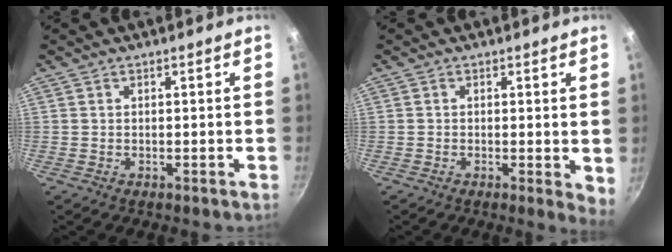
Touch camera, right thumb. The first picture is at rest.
{"total": 3.3, "force": [0.2, 1.2, 3.1], "torque": [-0.035, -0.009, 0.000]}